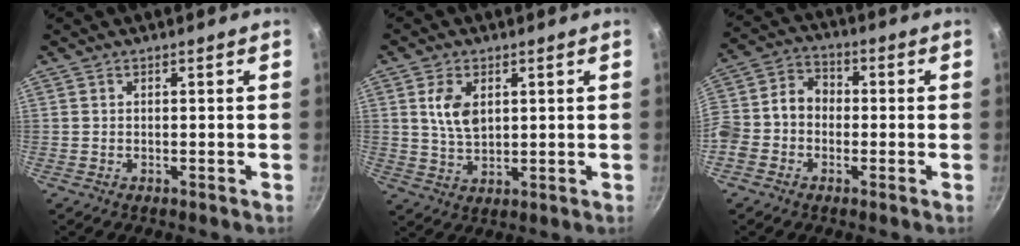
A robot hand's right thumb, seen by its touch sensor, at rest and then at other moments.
{"total": 6.3, "force": [1.7, 4.0, 4.6], "torque": [-0.078, -0.009, 0.036]}
{"total": 10.2, "force": [-1.9, 8.3, 5.5], "torque": [-0.085, 0.039, -0.056]}